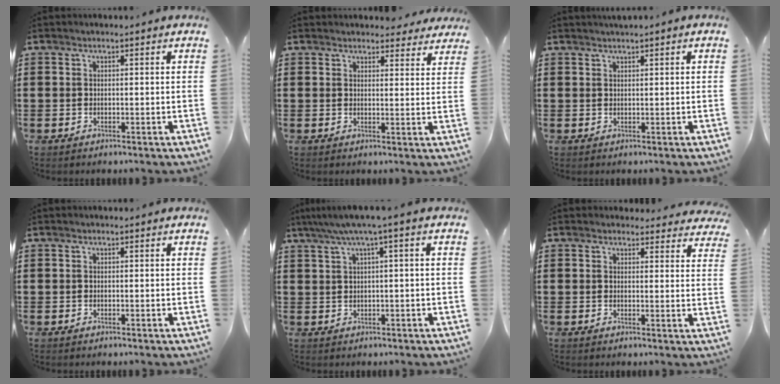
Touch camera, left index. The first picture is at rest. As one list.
[{"total": 3.1, "force": [3.0, 0.8, 0.6], "torque": [-0.011, -0.009, 0.054]}, {"total": 0.8, "force": [0.7, 0.0, 0.3], "torque": [-0.006, -0.001, 0.014]}, {"total": 0.0}, {"total": 3.3, "force": [0.9, -0.3, 3.2], "torque": [-0.061, -0.002, 0.011]}, {"total": 2.3, "force": [2.2, 0.6, 0.2], "torque": [-0.003, -0.009, 0.040]}]